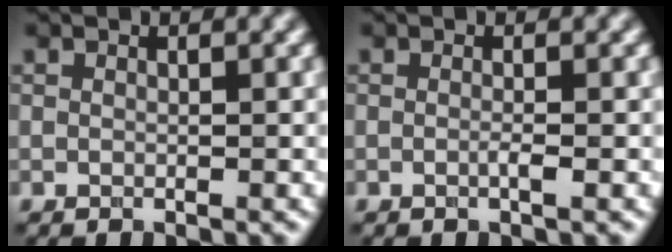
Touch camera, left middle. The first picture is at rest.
{"total": 0.9, "force": [-0.2, 0.2, 0.8], "torque": [-0.013, -0.004, -0.007]}